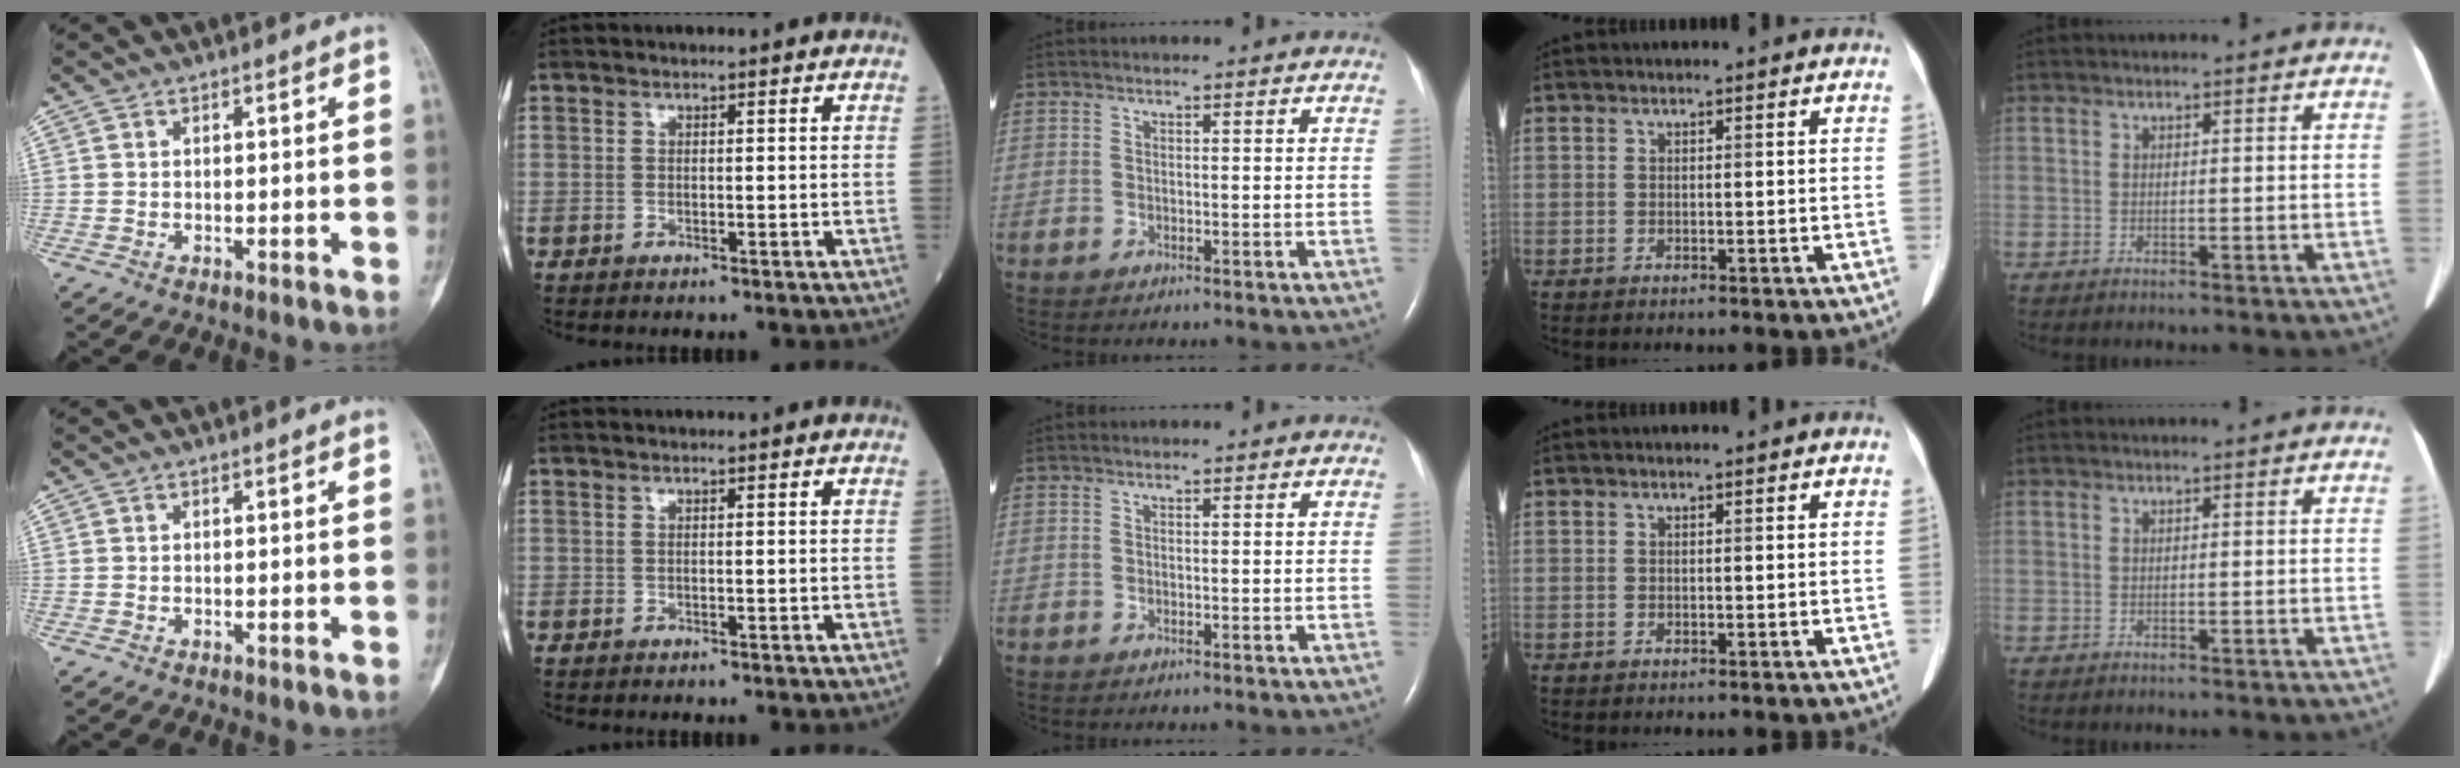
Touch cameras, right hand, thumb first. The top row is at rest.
{}